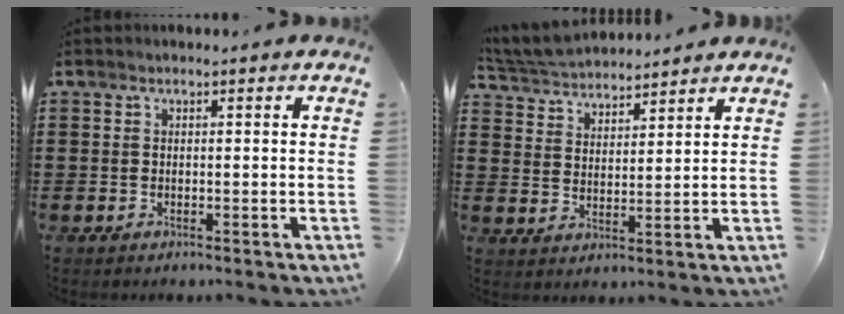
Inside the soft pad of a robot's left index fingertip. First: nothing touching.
{"total": 5.4, "force": [5.3, 0.7, 0.6], "torque": [-0.034, -0.019, 0.097]}